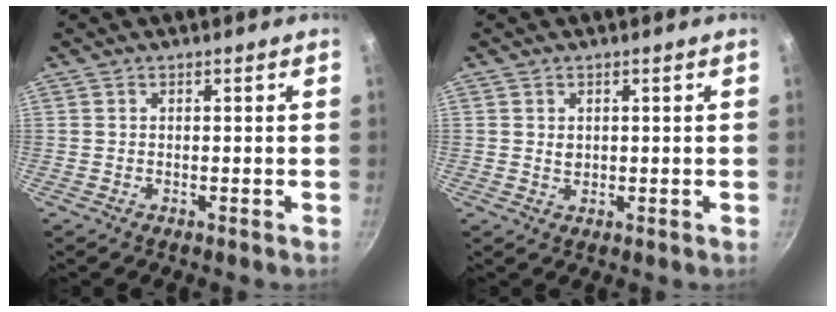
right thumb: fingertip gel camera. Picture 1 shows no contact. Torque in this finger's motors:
{"motor_torque": [-0.37, 0.16, 0.07, 0.21, 0.06]}